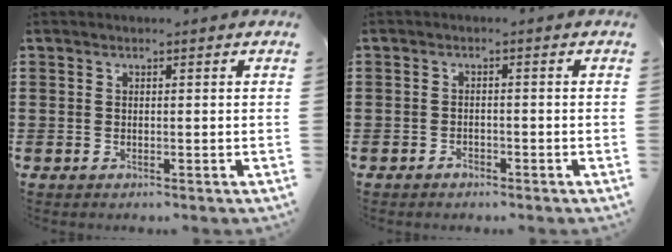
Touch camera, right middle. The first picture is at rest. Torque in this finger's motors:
{"motor_torque": [0.27, -0.31, -0.01, 0.00]}